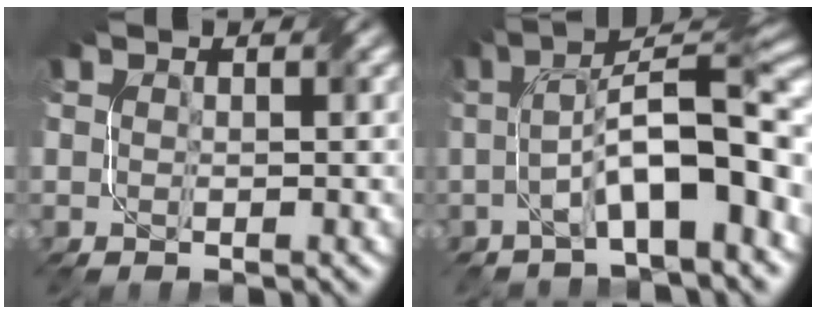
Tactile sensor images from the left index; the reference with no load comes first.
{"total": 9.5, "force": [-2.0, 2.7, 8.9], "torque": [-0.136, 0.020, -0.034]}